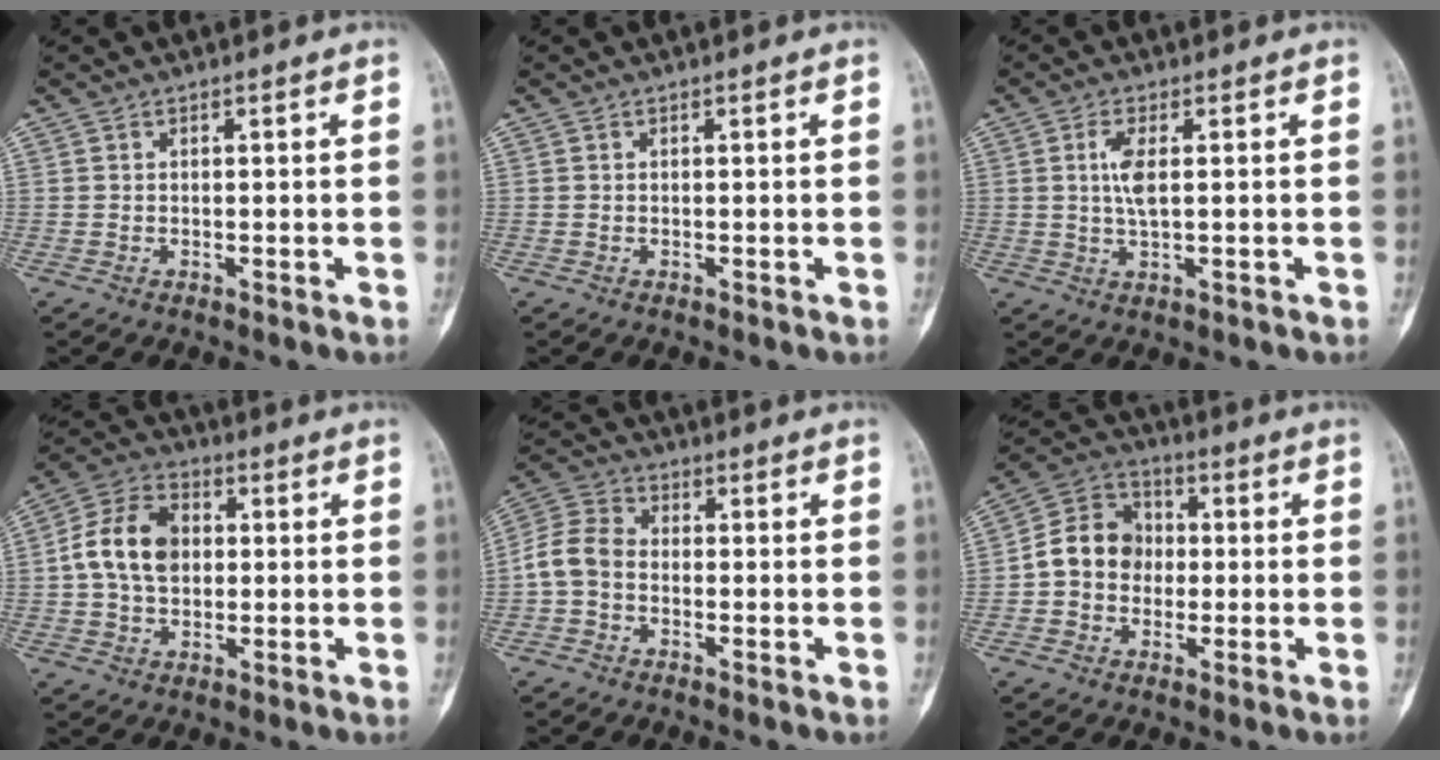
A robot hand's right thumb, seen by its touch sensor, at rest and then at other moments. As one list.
[{"total": 0.0}, {"total": 4.4, "force": [0.6, 1.3, 4.2], "torque": [-0.094, -0.003, 0.011]}, {"total": 11.6, "force": [0.7, 8.4, 8.0], "torque": [-0.134, 0.022, 0.005]}, {"total": 6.8, "force": [-1.4, 5.1, 4.3], "torque": [-0.079, 0.022, -0.043]}, {"total": 10.5, "force": [-0.6, 8.9, 5.4], "torque": [-0.076, 0.035, -0.024]}]